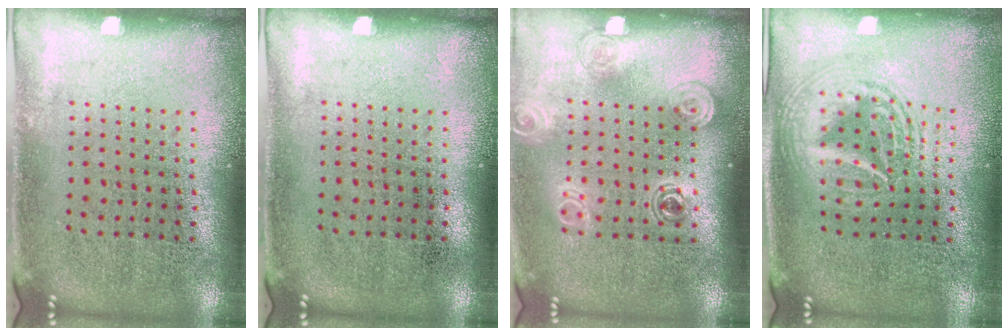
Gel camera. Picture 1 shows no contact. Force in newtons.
{"total": 0.0}
{"total": 1.4, "press": 1.2, "slide": 0.8}
{"total": 2.2, "press": 2.2, "slide": 0.2}